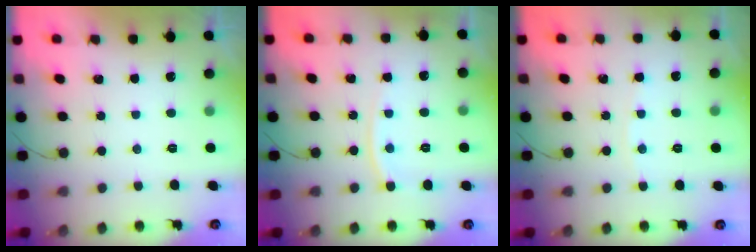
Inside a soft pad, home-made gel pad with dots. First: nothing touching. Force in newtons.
{"total": 8.0, "press": 7.9, "slide": 1.1}
{"total": 1.5, "press": 1.5, "slide": 0.2}